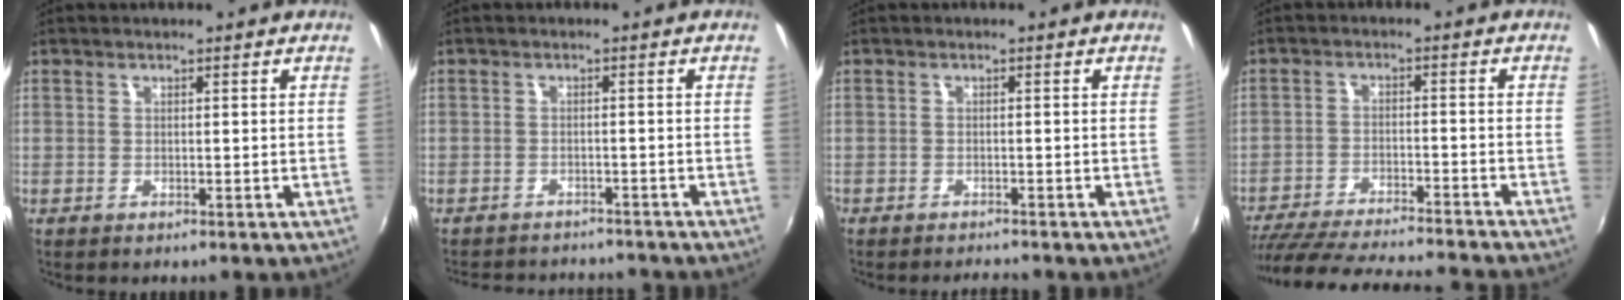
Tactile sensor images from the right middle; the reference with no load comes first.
{"total": 8.4, "force": [-7.7, 2.6, 2.2], "torque": [-0.061, 0.002, -0.108]}
{"total": 1.6, "force": [-1.5, 0.1, 0.3], "torque": [-0.014, -0.007, -0.028]}
{"total": 20.4, "force": [-18.3, 1.3, 8.9], "torque": [-0.174, -0.029, -0.279]}